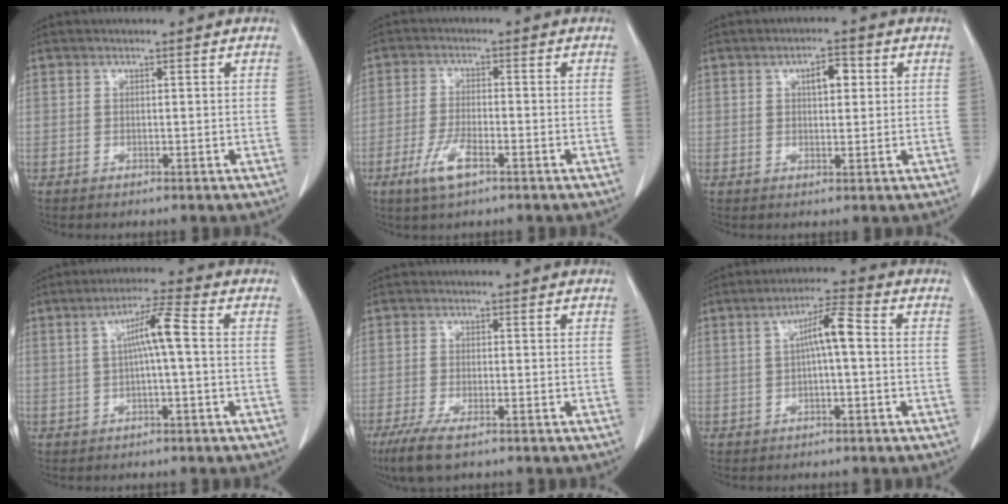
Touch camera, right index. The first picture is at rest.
{"total": 5.3, "force": [-2.9, 1.4, 4.2], "torque": [-0.093, -0.006, -0.051]}
{"total": 3.7, "force": [1.2, 1.5, 3.1], "torque": [-0.050, 0.006, 0.016]}
{"total": 5.7, "force": [0.4, 0.0, 5.6], "torque": [-0.101, 0.016, 0.008]}
{"total": 5.7, "force": [-3.6, 1.0, 4.3], "torque": [-0.085, -0.017, -0.058]}
{"total": 5.5, "force": [0.3, 0.6, 5.4], "torque": [-0.093, 0.017, 0.004]}